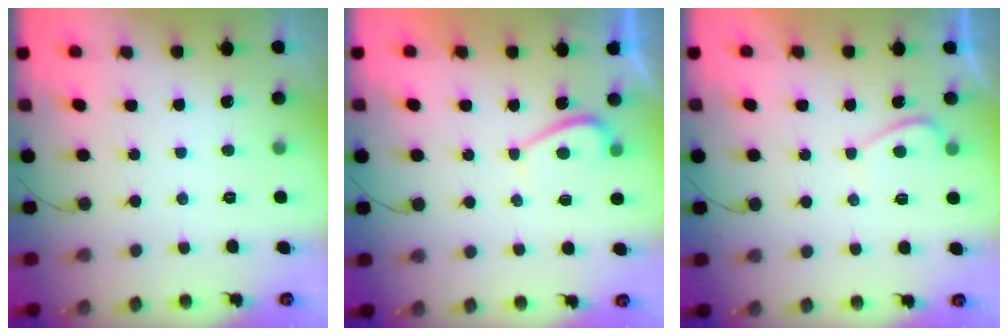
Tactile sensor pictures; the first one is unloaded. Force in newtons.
{"total": 2.3, "press": 2.1, "slide": 0.7}
{"total": 0.0}